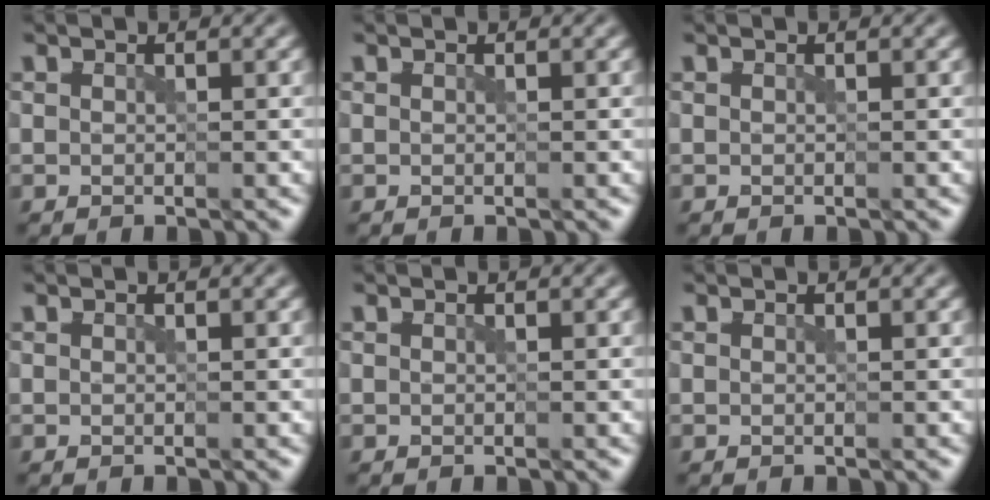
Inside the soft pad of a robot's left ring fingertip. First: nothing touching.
{"total": 0.0}
{"total": 0.0}
{"total": 0.0}
{"total": 0.0}
{"total": 0.0}